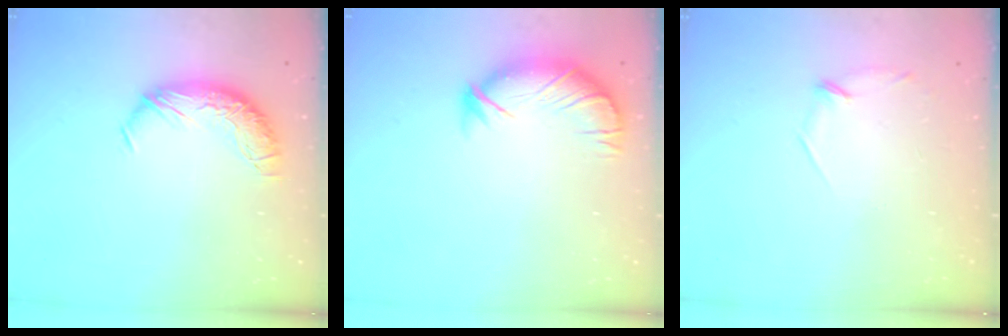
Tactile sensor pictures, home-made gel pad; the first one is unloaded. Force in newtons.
{"total": 3.9, "press": 3.3, "slide": 2.0}
{"total": 7.0, "press": 7.0, "slide": 0.9}